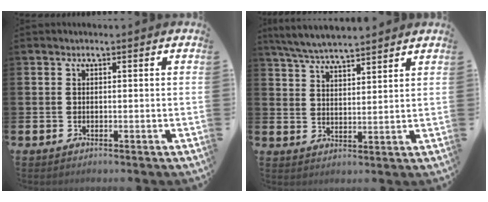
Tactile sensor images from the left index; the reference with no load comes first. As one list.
[{"total": 6.0, "force": [5.8, 0.5, 1.3], "torque": [-0.051, -0.022, 0.107]}]